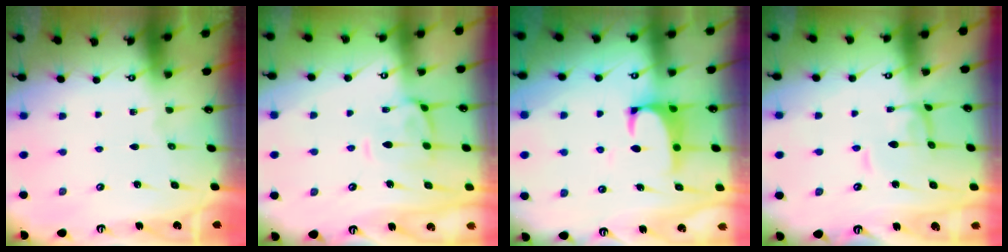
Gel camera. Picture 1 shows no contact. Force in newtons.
{"total": 4.3, "press": 4.1, "slide": 1.3}
{"total": 1.6, "press": 1.3, "slide": 0.8}
{"total": 1.4, "press": 1.3, "slide": 0.3}